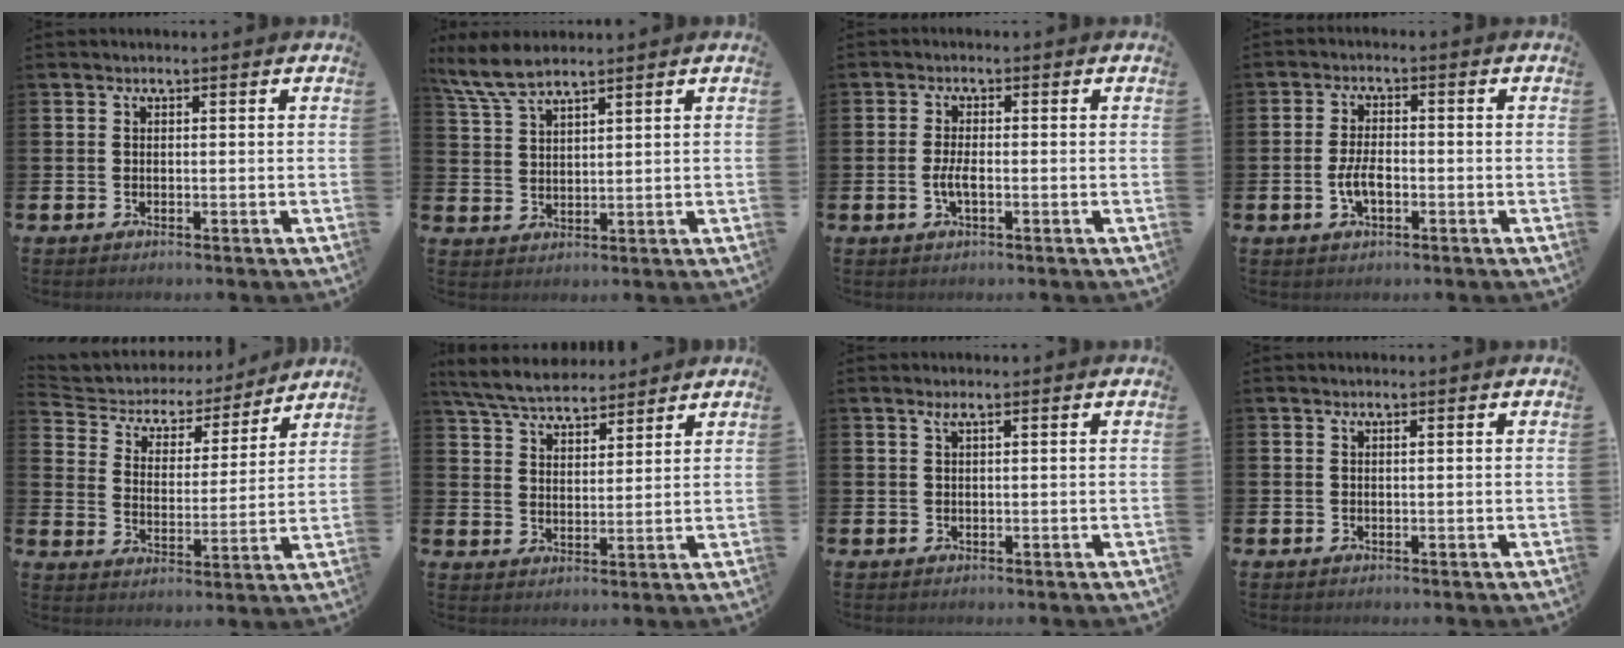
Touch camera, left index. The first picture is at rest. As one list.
[{"total": 6.1, "force": [5.4, 1.1, 2.5], "torque": [-0.068, -0.014, 0.101]}, {"total": 2.4, "force": [-0.6, 0.7, 2.2], "torque": [-0.040, 0.000, -0.012]}, {"total": 3.8, "force": [-0.9, 1.8, 3.2], "torque": [-0.055, -0.001, -0.020]}, {"total": 5.1, "force": [4.5, 2.4, 0.7], "torque": [-0.038, -0.039, 0.069]}, {"total": 6.2, "force": [5.9, 1.3, 1.4], "torque": [-0.055, -0.022, 0.108]}, {"total": 0.8, "force": [0.5, 0.0, 0.7], "torque": [-0.016, 0.003, 0.008]}, {"total": 0.0}]